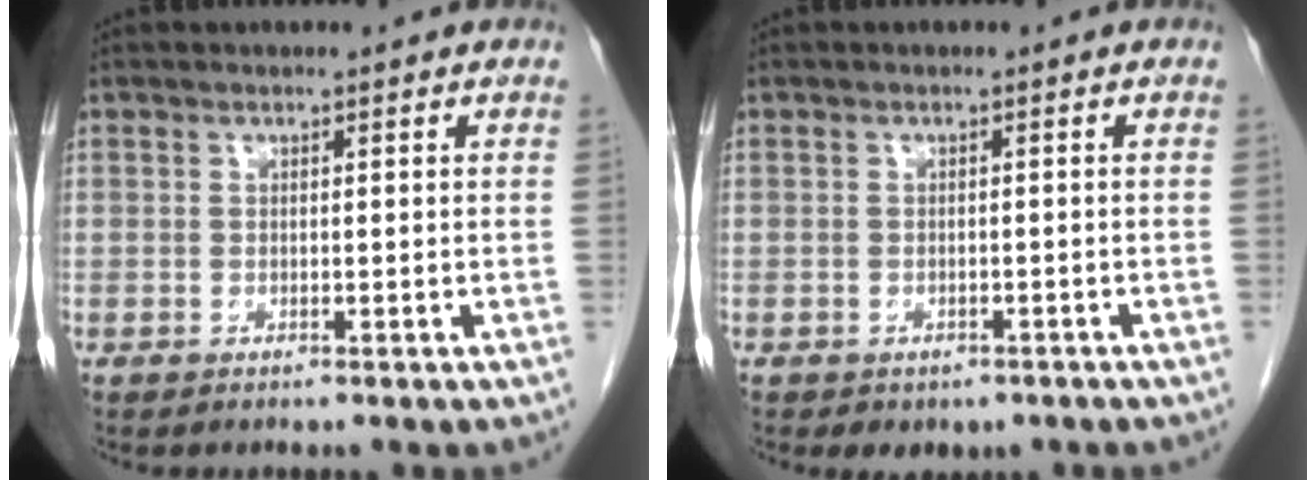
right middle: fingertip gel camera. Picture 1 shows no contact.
{"total": 3.1, "force": [-2.2, 1.8, 1.1], "torque": [-0.011, -0.001, -0.022]}